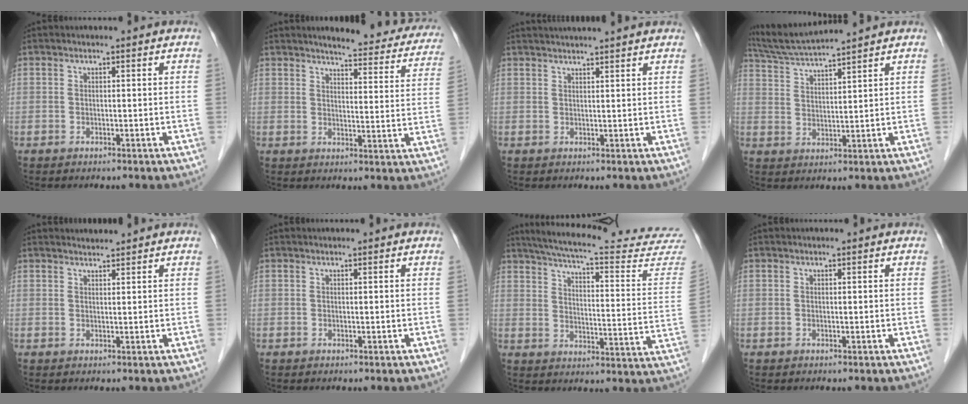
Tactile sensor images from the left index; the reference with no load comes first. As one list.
[{"total": 17.0, "force": [15.5, 3.2, 6.3], "torque": [-0.050, -0.034, 0.163]}, {"total": 9.2, "force": [8.4, -0.1, 3.8], "torque": [-0.058, 0.036, 0.104]}, {"total": 8.7, "force": [8.1, -1.4, 3.0], "torque": [-0.062, 0.019, 0.151]}, {"total": 1.3, "force": [1.3, -0.1, -0.2], "torque": [-0.007, 0.006, 0.026]}, {"total": 0.0}, {"total": 27.0, "force": [25.1, 1.3, 10.0], "torque": [-0.150, -0.088, 0.303]}, {"total": 0.0}]